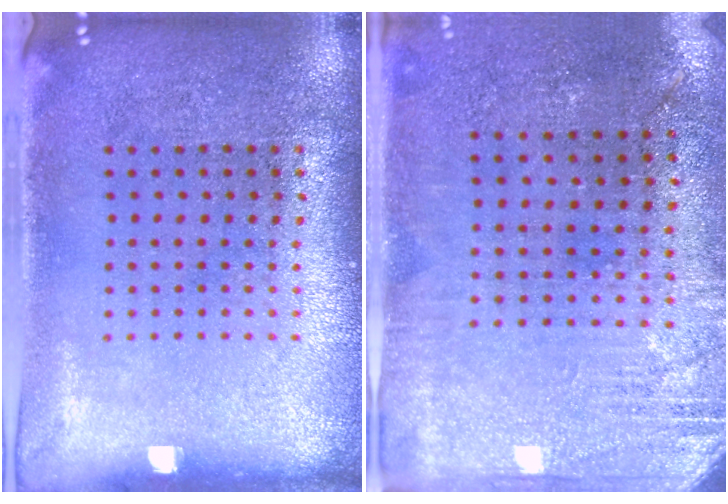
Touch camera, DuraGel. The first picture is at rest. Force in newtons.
{"total": 2.8, "press": 2.5, "slide": 1.3}